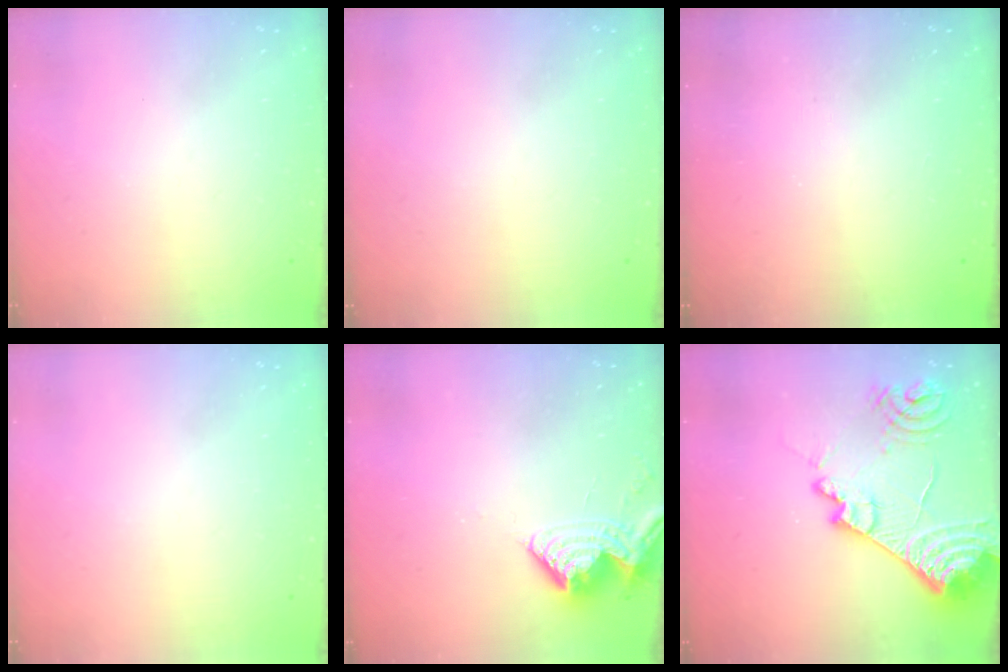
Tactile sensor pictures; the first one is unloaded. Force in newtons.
{"total": 0.0}
{"total": 0.6, "press": 0.5, "slide": 0.2}
{"total": 0.0}
{"total": 9.6, "press": 9.6, "slide": 1.0}
{"total": 20.4, "press": 20.3, "slide": 2.2}